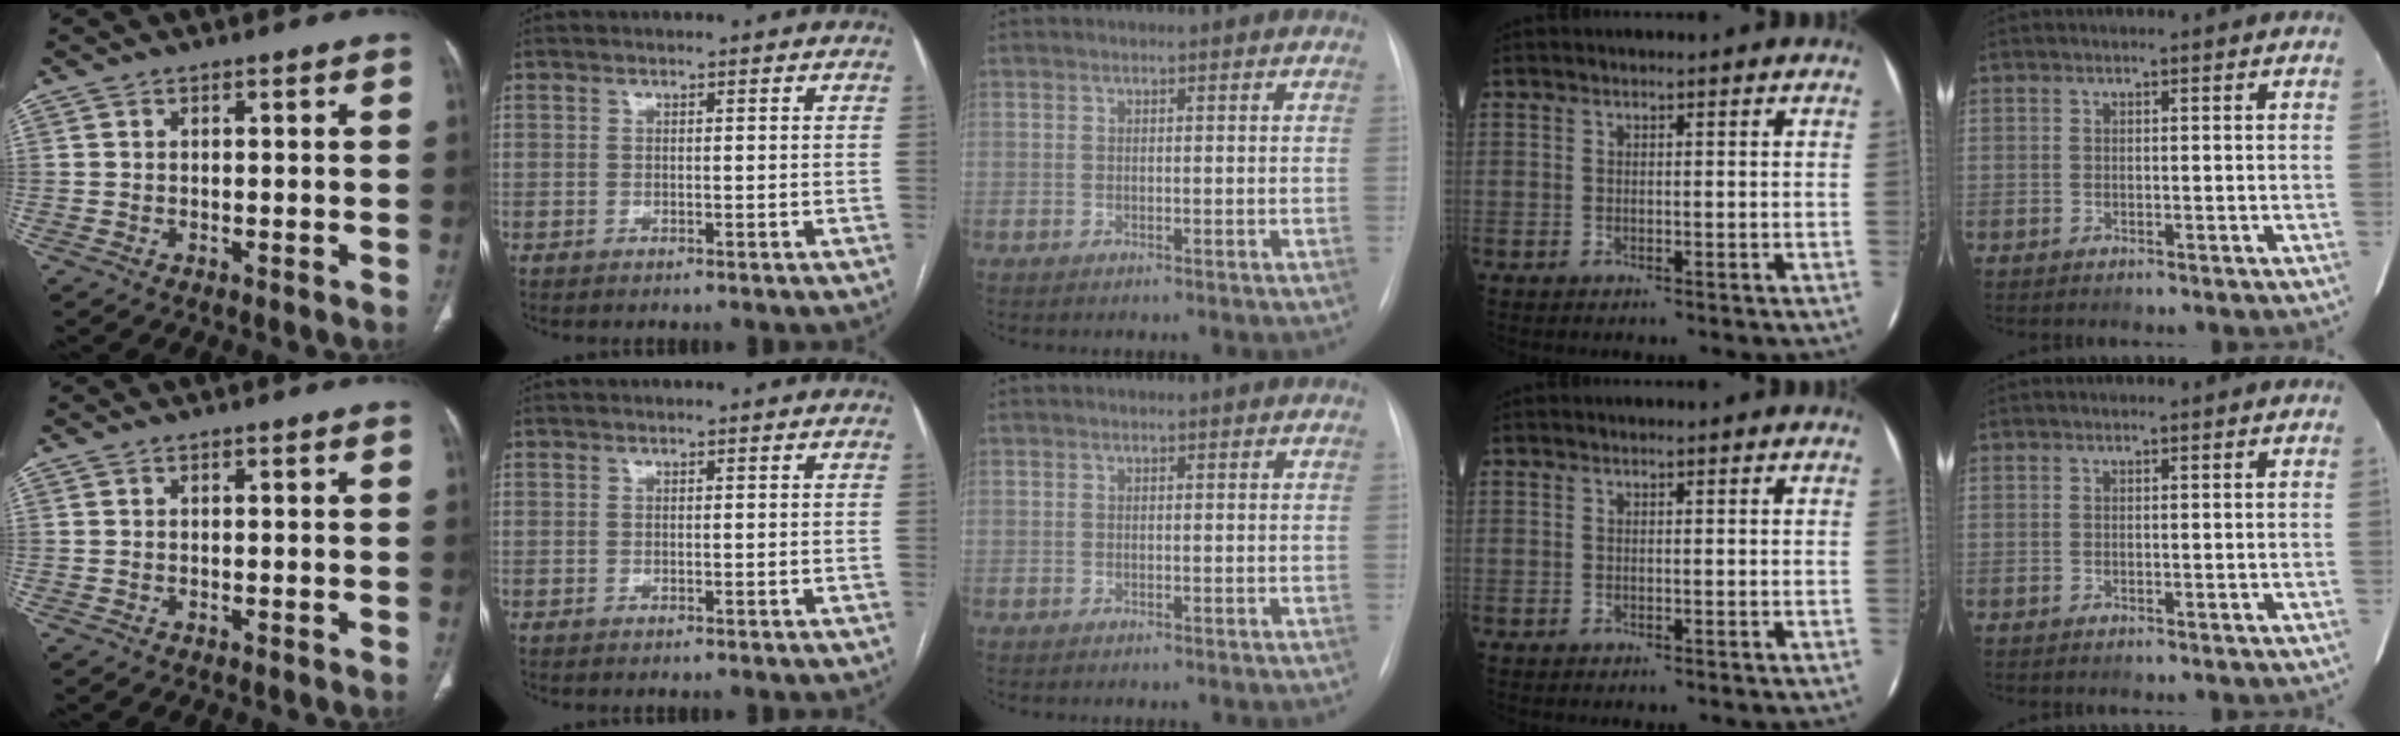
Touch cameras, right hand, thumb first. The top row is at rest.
{}